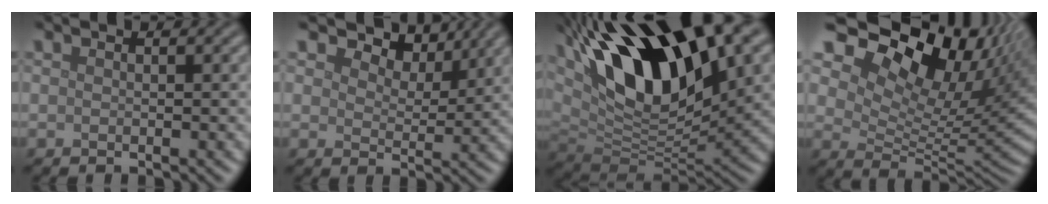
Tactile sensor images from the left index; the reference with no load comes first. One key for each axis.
{"total": 5.2, "fx": 3.9, "fy": 2.6, "fz": 2.3, "tx": -0.042, "ty": -0.009, "tz": 0.059}
{"total": 16.2, "fx": 7.4, "fy": 7.2, "fz": 12.5, "tx": -0.222, "ty": 0.017, "tz": 0.125}
{"total": 15.2, "fx": 8.5, "fy": 8.9, "fz": 9.0, "tx": -0.163, "ty": 0.031, "tz": 0.156}